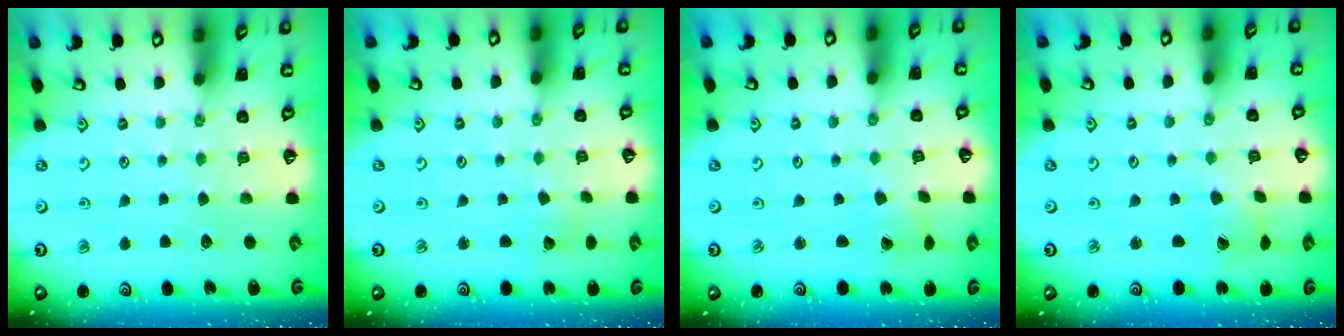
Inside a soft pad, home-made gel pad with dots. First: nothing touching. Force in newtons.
{"total": 2.1, "press": 2.1, "slide": 0.2}
{"total": 2.2, "press": 2.2, "slide": 0.3}
{"total": 1.2, "press": 1.2, "slide": 0.2}